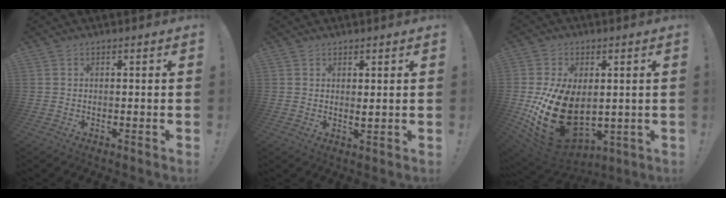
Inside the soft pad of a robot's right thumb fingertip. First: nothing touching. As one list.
[{"total": 1.8, "force": [1.4, 0.6, 1.1], "torque": [-0.001, -0.017, 0.021]}, {"total": 23.3, "force": [-1.9, 15.4, 17.4], "torque": [-0.329, -0.003, -0.010]}]